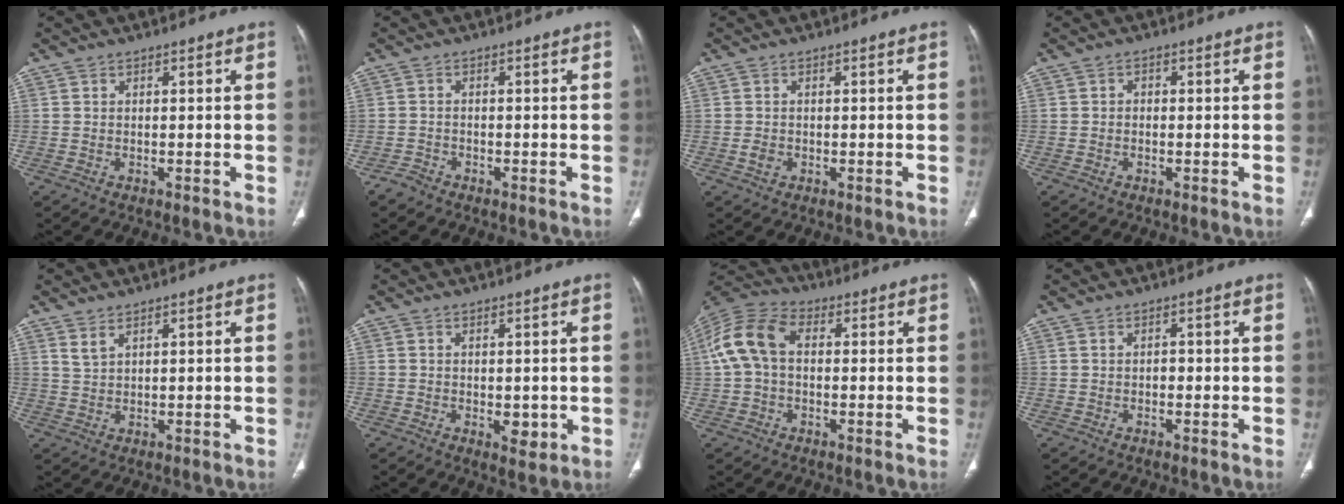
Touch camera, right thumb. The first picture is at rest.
{"total": 1.6, "force": [-1.4, 0.8, 0.2], "torque": [-0.010, 0.001, -0.028]}
{"total": 1.4, "force": [-0.3, 1.1, 0.9], "torque": [-0.016, 0.000, -0.005]}
{"total": 1.0, "force": [-0.2, 0.8, 0.5], "torque": [-0.001, 0.004, -0.007]}
{"total": 2.1, "force": [1.6, 0.7, 1.2], "torque": [-0.026, -0.006, 0.040]}
{"total": 3.2, "force": [-0.6, 1.9, 2.5], "torque": [-0.021, -0.005, -0.001]}
{"total": 10.8, "force": [1.0, 7.2, 8.0], "torque": [-0.168, 0.034, 0.011]}
{"total": 0.7, "force": [-0.2, 0.5, 0.5], "torque": [-0.005, 0.002, -0.005]}